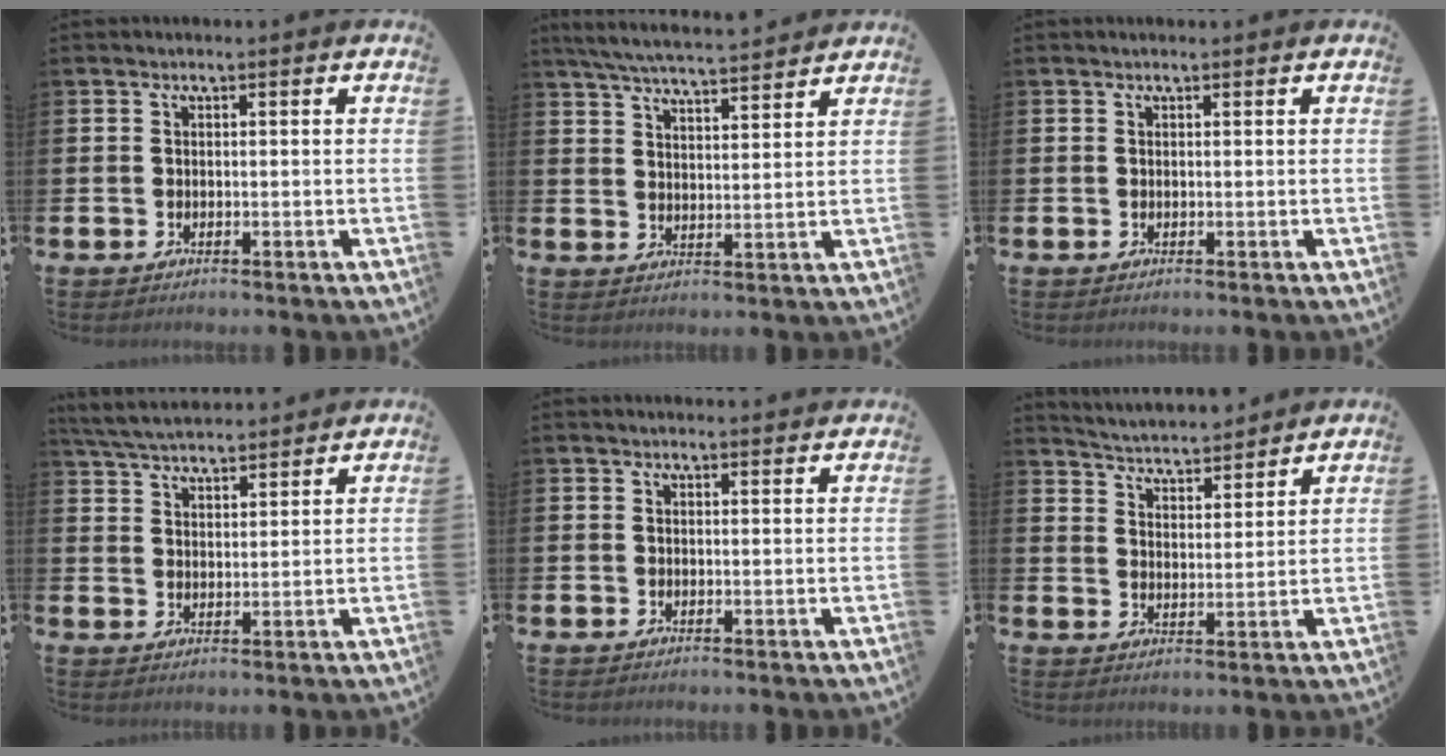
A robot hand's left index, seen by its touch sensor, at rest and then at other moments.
{"total": 5.9, "force": [5.7, 0.3, 1.4], "torque": [-0.045, -0.032, 0.103]}
{"total": 0.0}
{"total": 5.1, "force": [5.0, 0.5, 0.7], "torque": [-0.034, -0.025, 0.091]}
{"total": 0.8, "force": [0.8, 0.1, 0.1], "torque": [0.007, -0.003, 0.012]}
{"total": 4.9, "force": [4.8, 0.5, 0.0], "torque": [-0.019, -0.036, 0.084]}